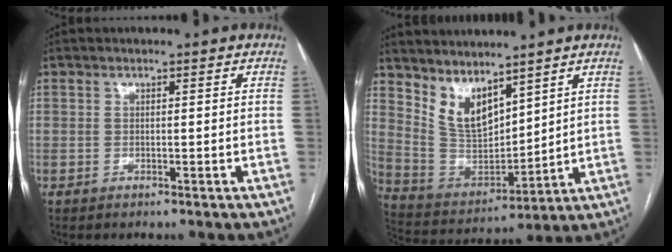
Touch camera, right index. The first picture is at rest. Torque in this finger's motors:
{"motor_torque": [1.12, 1.02, 0.17, 0.09]}